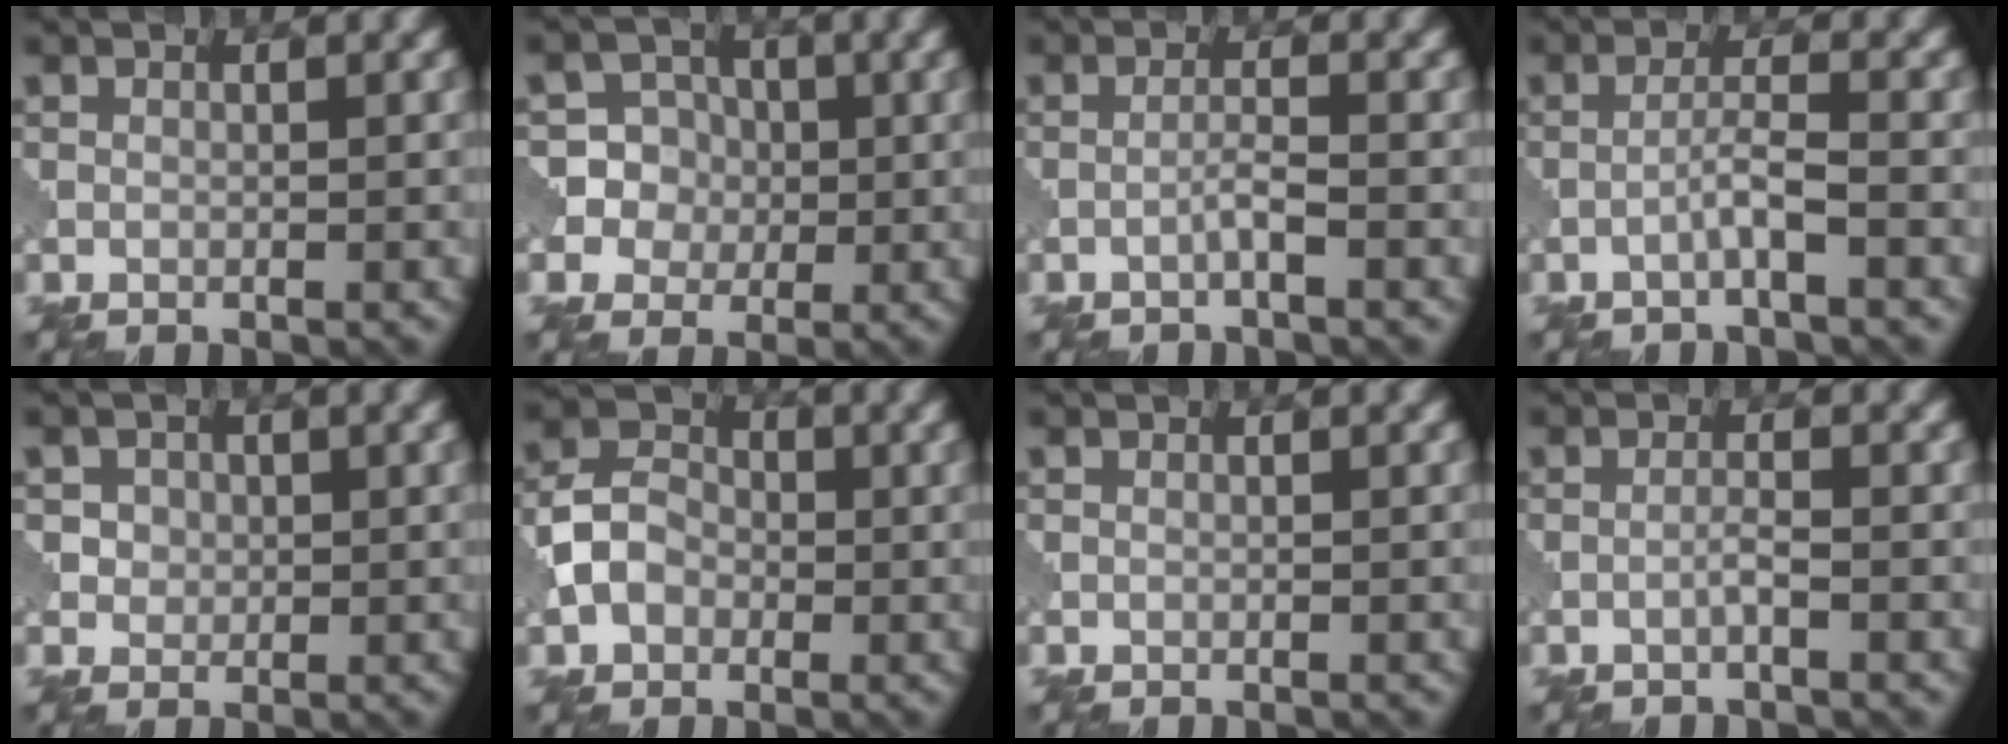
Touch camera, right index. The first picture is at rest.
{"total": 8.1, "force": [0.4, 7.8, 2.0], "torque": [-0.051, 0.031, 0.001]}
{"total": 1.6, "force": [-0.8, -0.1, 1.3], "torque": [-0.024, 0.009, -0.020]}
{"total": 2.3, "force": [-1.1, 0.0, 2.0], "torque": [-0.038, 0.013, -0.026]}
{"total": 2.4, "force": [0.8, 2.1, 0.8], "torque": [-0.015, -0.003, 0.022]}
{"total": 4.2, "force": [-1.0, 3.3, 2.4], "torque": [-0.048, 0.007, -0.024]}
{"total": 0.0}
{"total": 1.2, "force": [-0.6, 0.0, 1.1], "torque": [-0.019, 0.008, -0.014]}